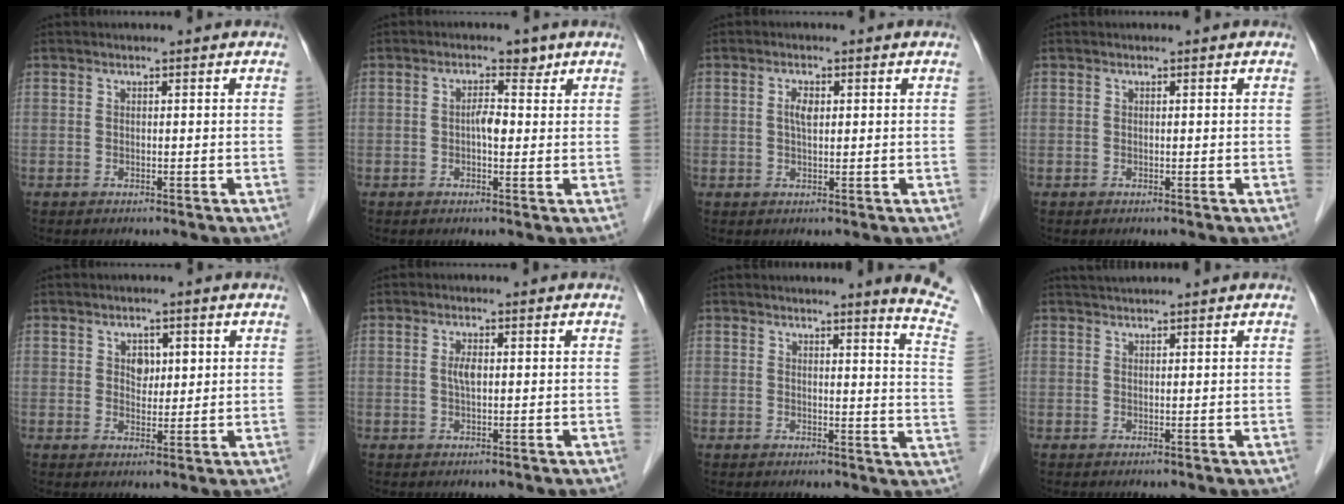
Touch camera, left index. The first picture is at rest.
{"total": 2.6, "force": [0.5, 1.4, 2.1], "torque": [-0.039, 0.013, 0.006]}
{"total": 2.1, "force": [0.4, 0.8, 1.9], "torque": [-0.040, 0.004, 0.009]}
{"total": 0.0}
{"total": 3.2, "force": [1.1, 2.1, 2.1], "torque": [-0.031, 0.006, 0.018]}
{"total": 1.9, "force": [0.1, 0.5, 1.8], "torque": [-0.040, 0.001, 0.004]}
{"total": 8.6, "force": [7.8, -1.8, 3.2], "torque": [-0.032, -0.077, 0.062]}
{"total": 1.9, "force": [1.8, -0.4, 0.5], "torque": [-0.006, 0.015, 0.038]}